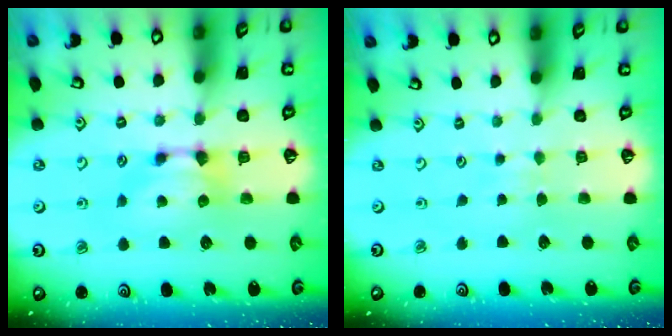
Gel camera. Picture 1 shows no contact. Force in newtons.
{"total": 3.6, "press": 3.6, "slide": 0.4}